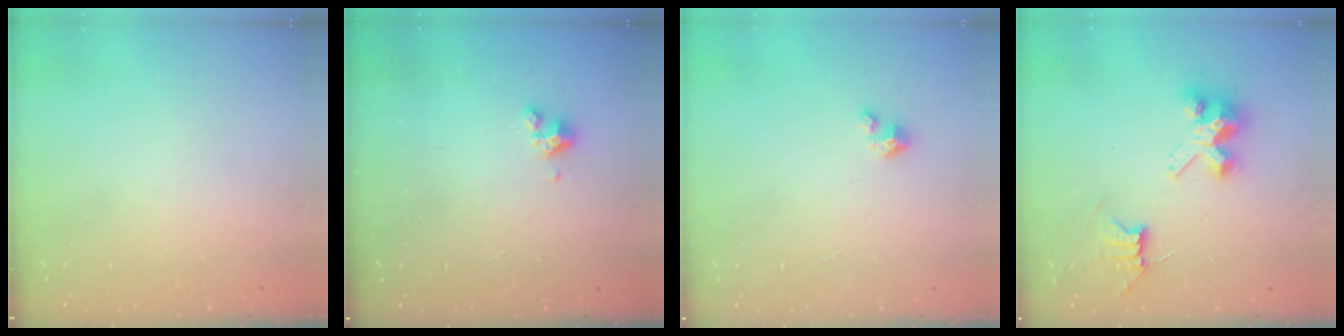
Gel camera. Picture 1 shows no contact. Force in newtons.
{"total": 2.3, "press": 2.3, "slide": 0.2}
{"total": 2.7, "press": 2.7, "slide": 0.1}
{"total": 7.9, "press": 7.9, "slide": 0.4}